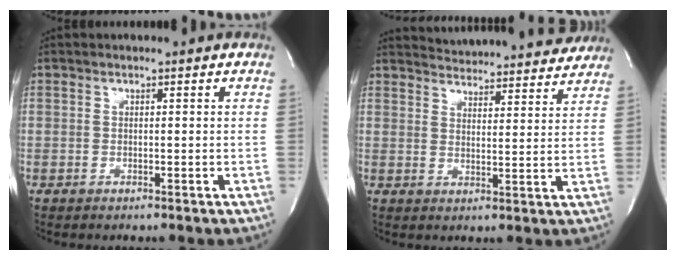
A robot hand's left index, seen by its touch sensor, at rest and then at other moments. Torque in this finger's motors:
{"motor_torque": [0.27, -0.29, 0.51, 0.07]}